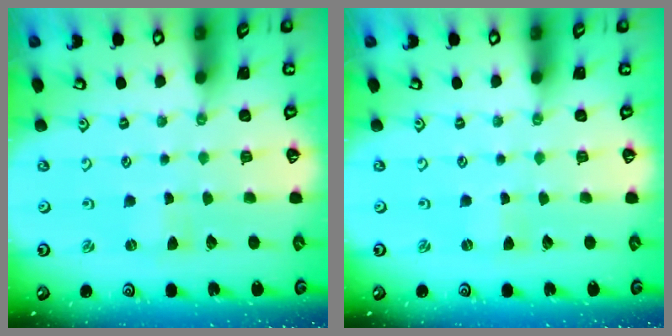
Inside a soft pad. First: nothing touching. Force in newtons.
{"total": 0.0}